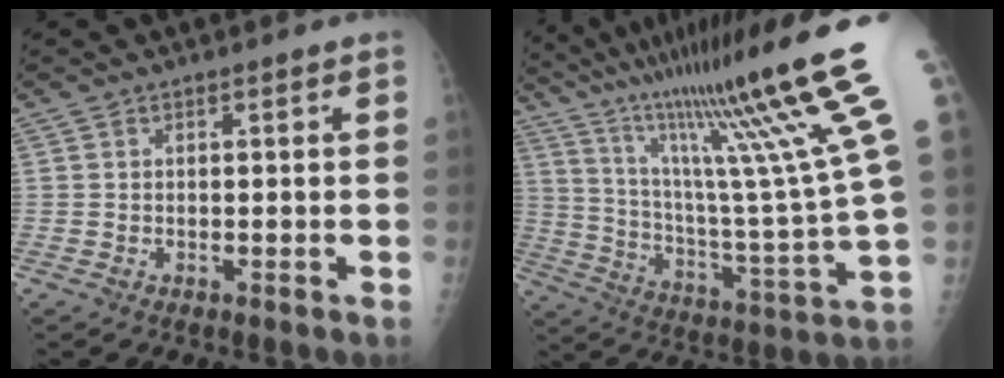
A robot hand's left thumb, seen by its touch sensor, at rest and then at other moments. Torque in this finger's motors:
{"motor_torque": [1.55, -0.89, 1.37, -1.40, 0.42]}